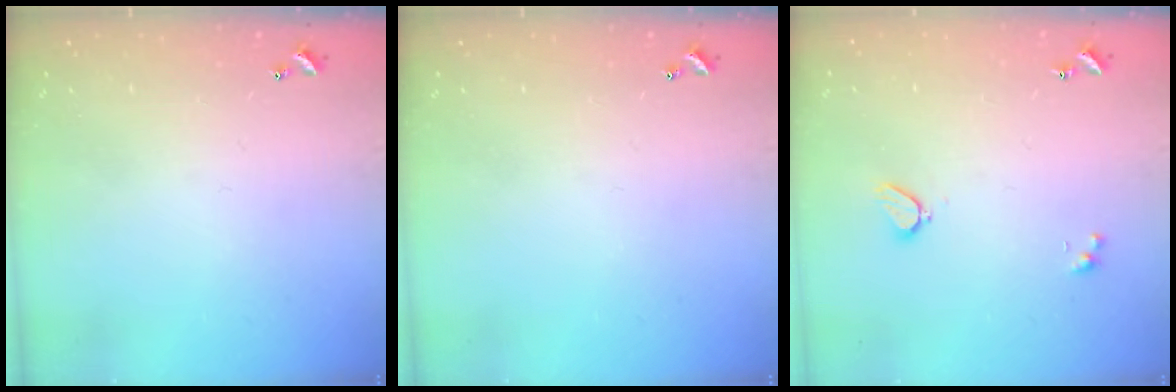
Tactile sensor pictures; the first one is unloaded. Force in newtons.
{"total": 0.0}
{"total": 2.1, "press": 2.0, "slide": 0.6}